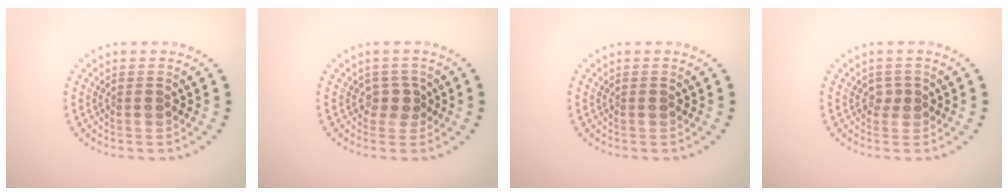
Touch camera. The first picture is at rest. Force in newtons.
{"total": 1.4, "press": 1.0, "slide": 1.0}
{"total": 0.0}
{"total": 0.9, "press": 0.7, "slide": 0.6}